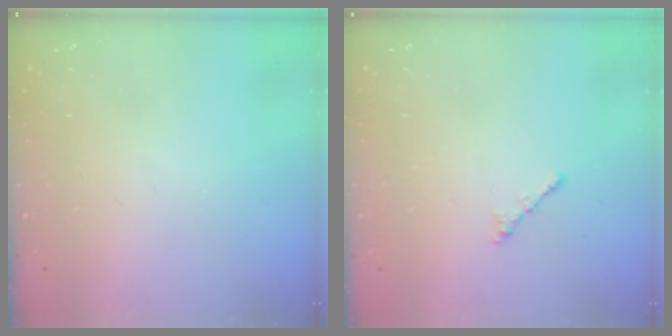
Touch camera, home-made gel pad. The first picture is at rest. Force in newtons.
{"total": 0.9, "press": 0.7, "slide": 0.5}